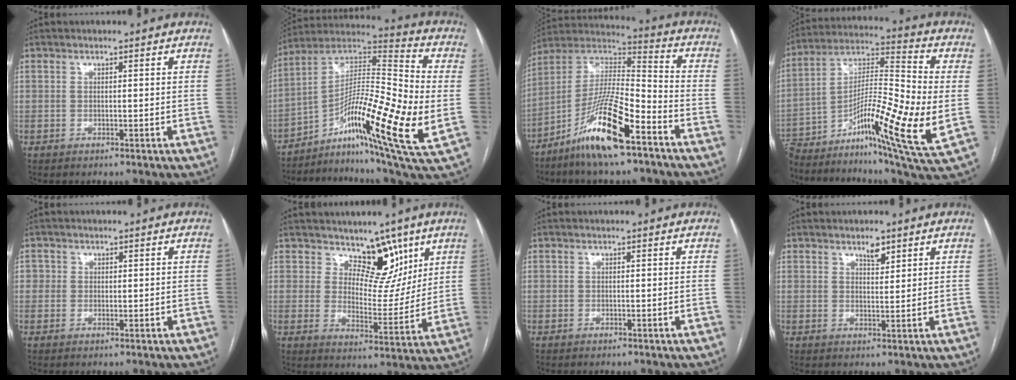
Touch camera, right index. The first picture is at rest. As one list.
[{"total": 23.3, "force": [-5.0, 2.7, 22.6], "torque": [-0.378, 0.001, -0.088]}, {"total": 15.5, "force": [-9.3, 1.9, 12.2], "torque": [-0.237, -0.005, -0.171]}, {"total": 23.5, "force": [-5.3, 3.0, 22.7], "torque": [-0.399, -0.004, -0.086]}, {"total": 2.2, "force": [0.3, 2.1, 0.8], "torque": [-0.005, 0.003, 0.006]}, {"total": 8.0, "force": [5.6, 4.5, 3.4], "torque": [-0.034, -0.007, 0.094]}, {"total": 0.0}, {"total": 2.4, "force": [1.8, 0.7, 1.4], "torque": [-0.027, -0.003, 0.033]}]